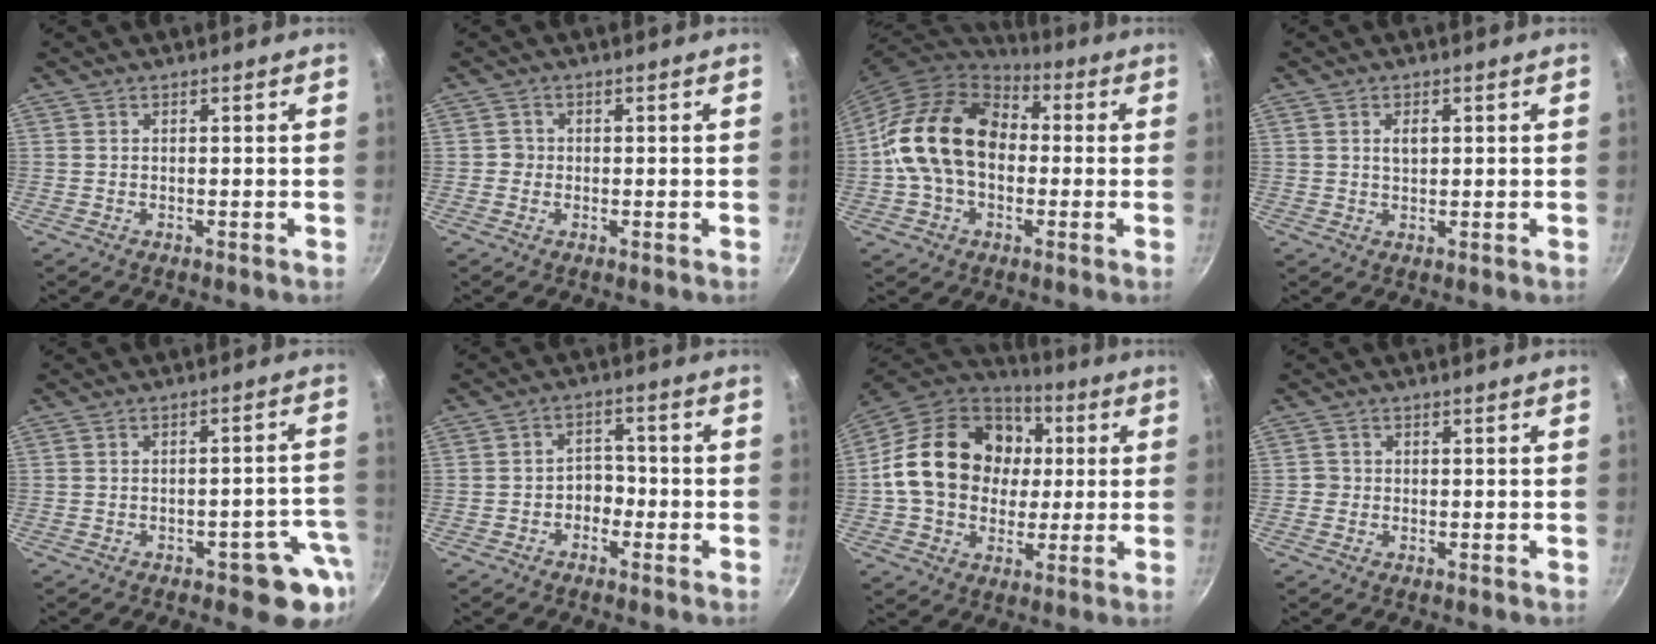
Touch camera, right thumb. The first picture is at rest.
{"total": 1.4, "force": [-0.3, 1.3, 0.2], "torque": [0.005, 0.002, -0.009]}
{"total": 18.3, "force": [0.1, 13.4, 12.4], "torque": [-0.193, 0.038, -0.010]}
{"total": 2.5, "force": [0.6, 1.6, 1.9], "torque": [-0.024, 0.001, 0.011]}
{"total": 7.9, "force": [-3.7, 4.0, 5.7], "torque": [-0.010, 0.043, -0.039]}
{"total": 3.7, "force": [-1.8, 2.7, 1.7], "torque": [0.004, 0.026, -0.033]}
{"total": 22.8, "force": [2.4, 18.0, 13.8], "torque": [-0.218, 0.027, 0.035]}
{"total": 1.2, "force": [-0.3, 1.2, 0.2], "torque": [0.002, 0.004, -0.008]}